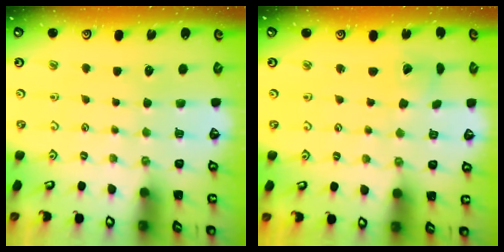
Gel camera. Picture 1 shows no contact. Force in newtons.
{"total": 2.0, "press": 2.0, "slide": 0.3}